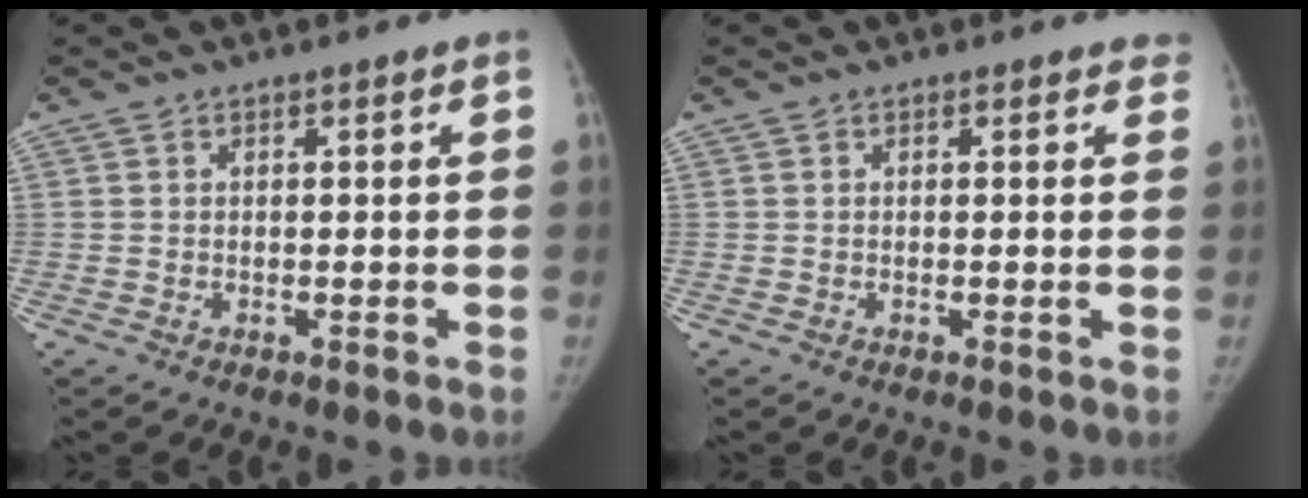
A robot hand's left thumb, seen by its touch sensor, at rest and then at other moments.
{"total": 1.8, "force": [1.4, 0.9, 0.4], "torque": [0.020, -0.003, 0.003]}